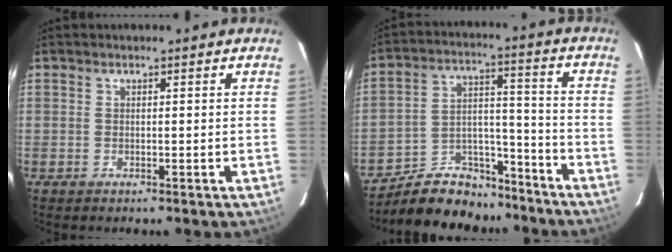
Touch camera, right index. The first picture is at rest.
{"total": 15.1, "force": [-12.6, 7.0, 4.2], "torque": [-0.087, 0.049, -0.190]}